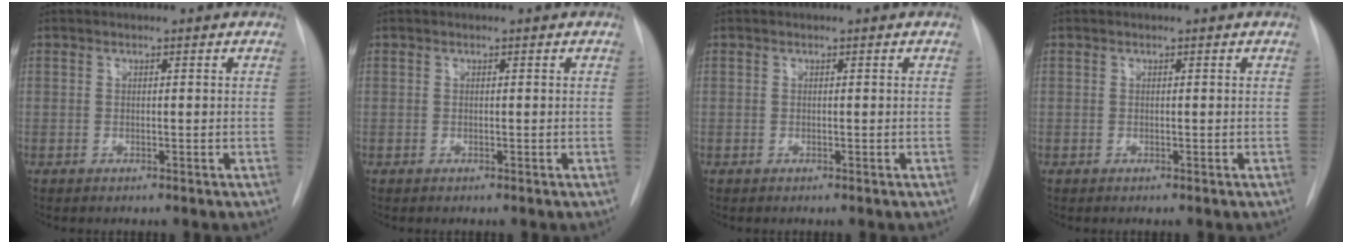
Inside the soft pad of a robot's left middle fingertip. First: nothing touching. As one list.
[{"total": 0.0}, {"total": 0.0}, {"total": 0.0}]